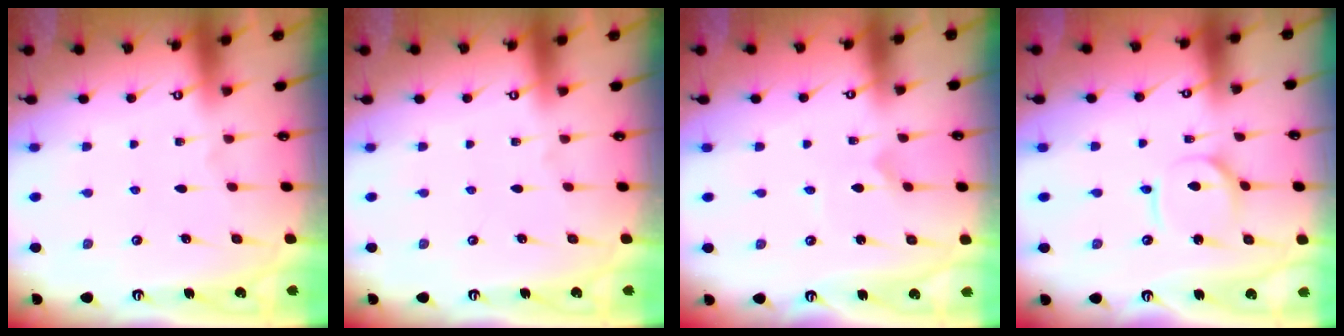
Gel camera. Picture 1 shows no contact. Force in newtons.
{"total": 0.0}
{"total": 1.2, "press": 1.2, "slide": 0.1}
{"total": 4.4, "press": 4.4, "slide": 0.5}